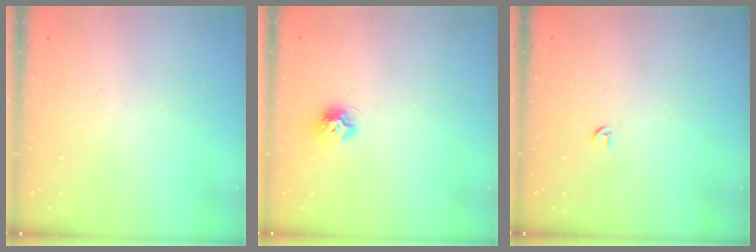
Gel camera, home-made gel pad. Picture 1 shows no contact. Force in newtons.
{"total": 7.4, "press": 7.4, "slide": 0.2}
{"total": 3.4, "press": 3.4, "slide": 0.5}